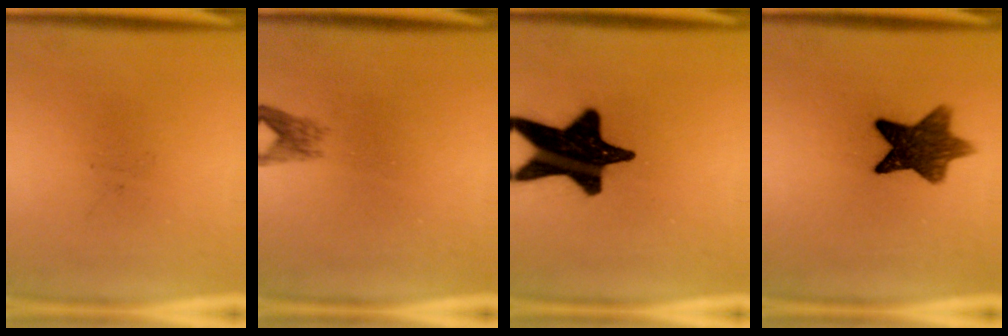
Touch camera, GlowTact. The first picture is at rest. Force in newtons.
{"total": 1.9}
{"total": 19.6}
{"total": 9.8}